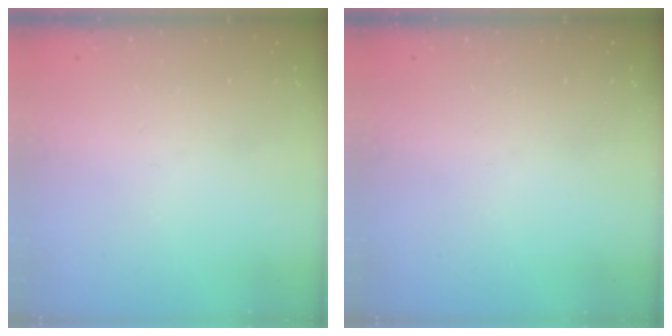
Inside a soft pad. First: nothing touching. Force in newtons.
{"total": 0.0}